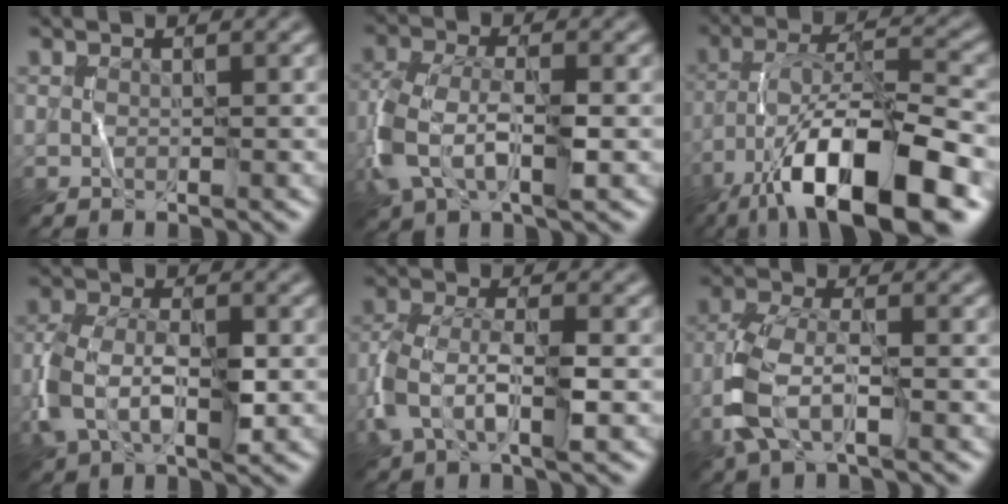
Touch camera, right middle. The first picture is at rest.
{"total": 5.7, "force": [-2.0, 3.1, 4.3], "torque": [-0.104, -0.002, -0.043]}
{"total": 14.9, "force": [-8.6, 4.7, 11.3], "torque": [-0.197, 0.005, -0.151]}
{"total": 5.4, "force": [-1.3, 3.2, 4.1], "torque": [-0.095, -0.002, -0.029]}
{"total": 4.8, "force": [-1.8, 2.4, 3.7], "torque": [-0.087, 0.005, -0.039]}
{"total": 4.9, "force": [-2.1, 2.2, 3.8], "torque": [-0.093, 0.004, -0.046]}